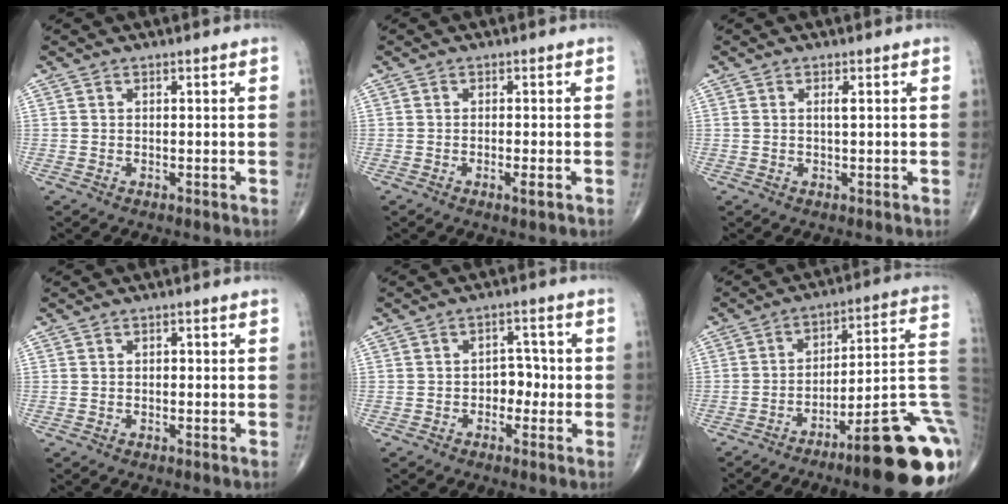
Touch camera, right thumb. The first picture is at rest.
{"total": 1.7, "force": [-0.8, 0.2, 1.5], "torque": [-0.025, -0.003, -0.015]}
{"total": 1.2, "force": [0.3, 0.1, 1.1], "torque": [-0.025, 0.000, 0.005]}
{"total": 0.7, "force": [0.1, 0.4, 0.6], "torque": [-0.007, 0.000, 0.000]}
{"total": 4.2, "force": [-0.9, 3.1, 2.8], "torque": [-0.011, 0.017, -0.020]}
{"total": 22.5, "force": [-10.0, 4.6, 19.7], "torque": [-0.174, 0.077, -0.136]}